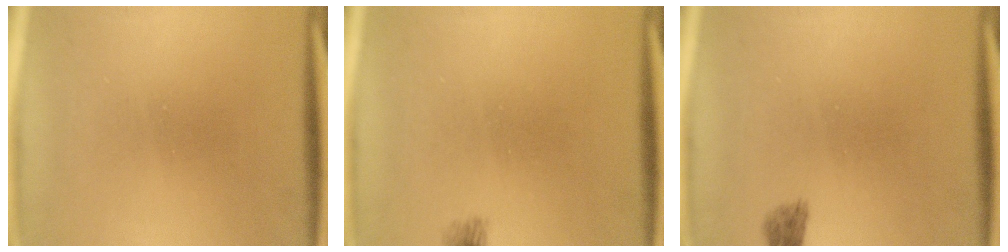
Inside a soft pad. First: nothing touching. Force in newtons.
{"total": 1.6}
{"total": 1.6}